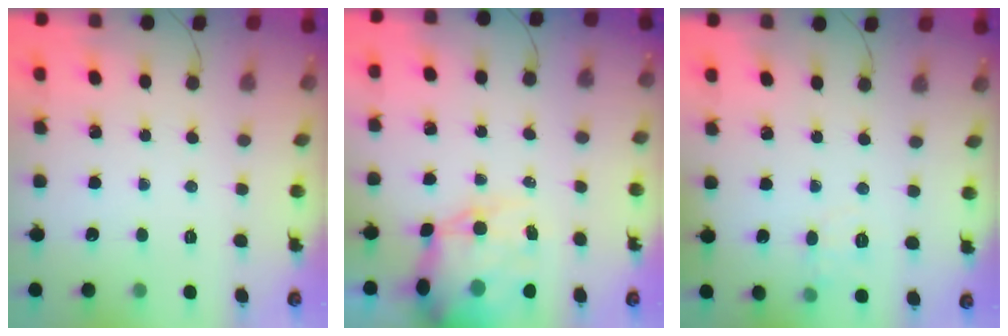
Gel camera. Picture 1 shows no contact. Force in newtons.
{"total": 15.2, "press": 14.8, "slide": 3.4}
{"total": 6.2, "press": 6.0, "slide": 1.6}